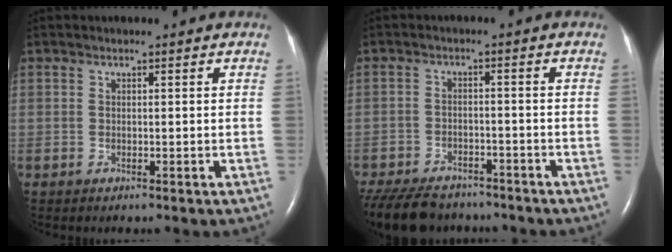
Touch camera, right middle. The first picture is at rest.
{"total": 14.9, "force": [-12.2, 6.2, 5.9], "torque": [-0.154, -0.019, -0.175]}